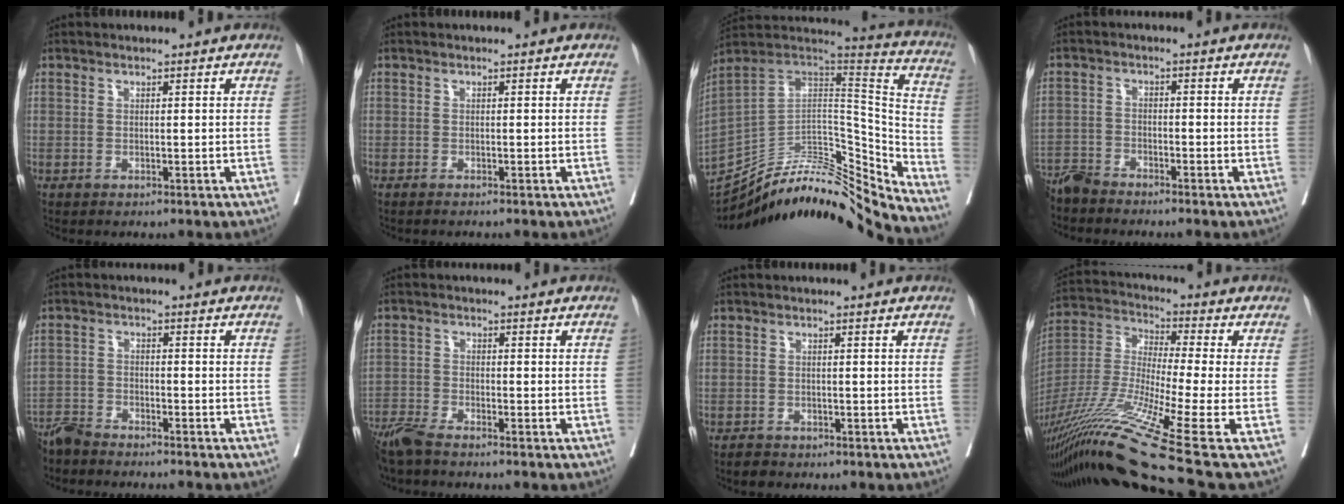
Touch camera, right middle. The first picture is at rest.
{"total": 1.6, "force": [-1.4, -0.1, 0.8], "torque": [-0.010, 0.000, -0.017]}
{"total": 27.5, "force": [-25.5, 2.4, 10.0], "torque": [-0.147, 0.013, -0.397]}
{"total": 4.3, "force": [-4.3, 0.3, 0.6], "torque": [-0.002, -0.015, -0.085]}
{"total": 7.6, "force": [-7.2, 0.8, 2.2], "torque": [-0.030, -0.012, -0.122]}
{"total": 5.9, "force": [-5.2, 0.4, 2.7], "torque": [-0.052, -0.016, -0.101]}
{"total": 1.5, "force": [-1.3, 0.7, 0.3], "torque": [-0.010, -0.001, -0.022]}
{"total": 21.7, "force": [-14.6, -1.7, 15.9], "torque": [-0.330, -0.038, -0.275]}